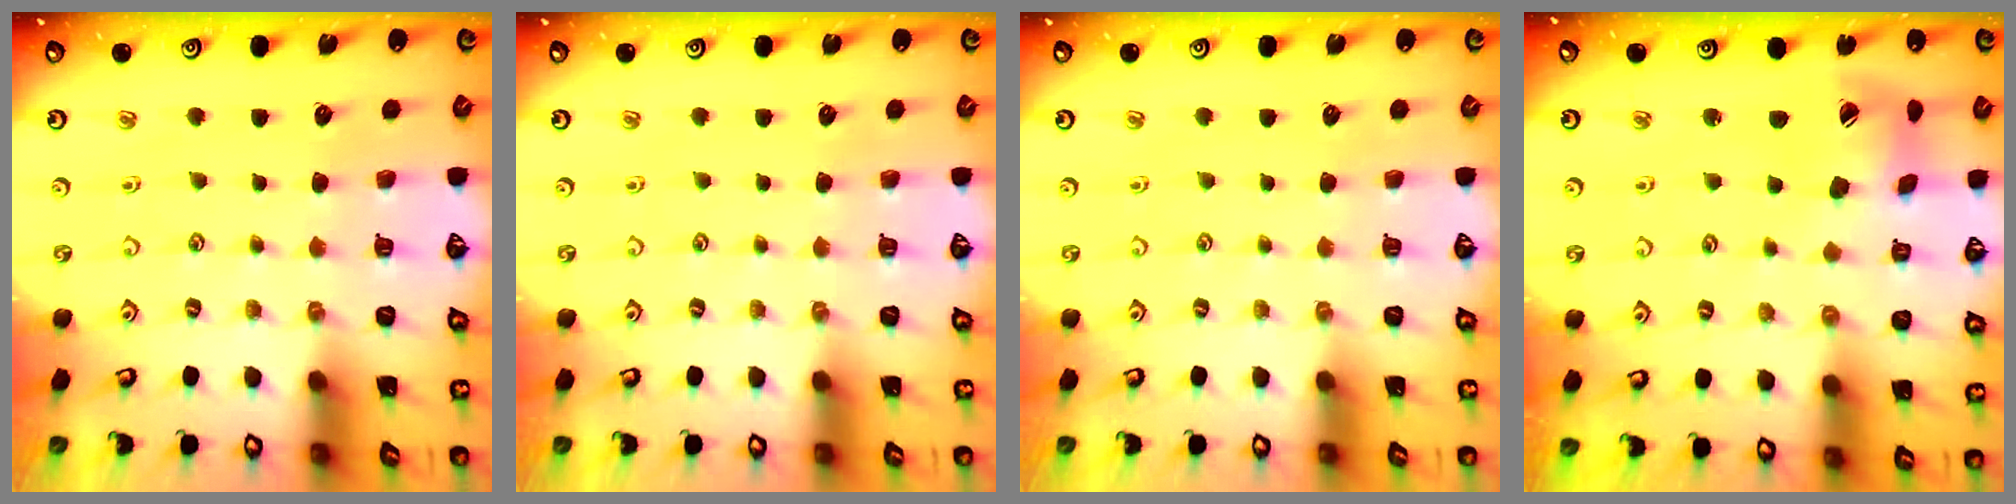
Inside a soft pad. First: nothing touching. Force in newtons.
{"total": 0.0}
{"total": 0.0}
{"total": 9.9, "press": 9.8, "slide": 1.2}